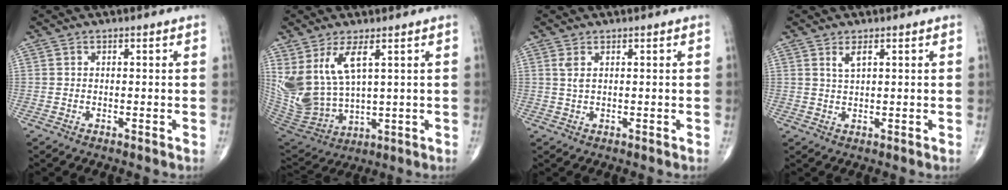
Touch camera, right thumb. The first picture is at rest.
{"total": 13.4, "force": [5.2, 6.0, 10.8], "torque": [-0.222, -0.031, 0.128]}
{"total": 1.7, "force": [0.7, 0.4, 1.4], "torque": [-0.036, 0.002, 0.021]}
{"total": 2.1, "force": [1.1, 0.5, 1.6], "torque": [-0.036, -0.005, 0.025]}